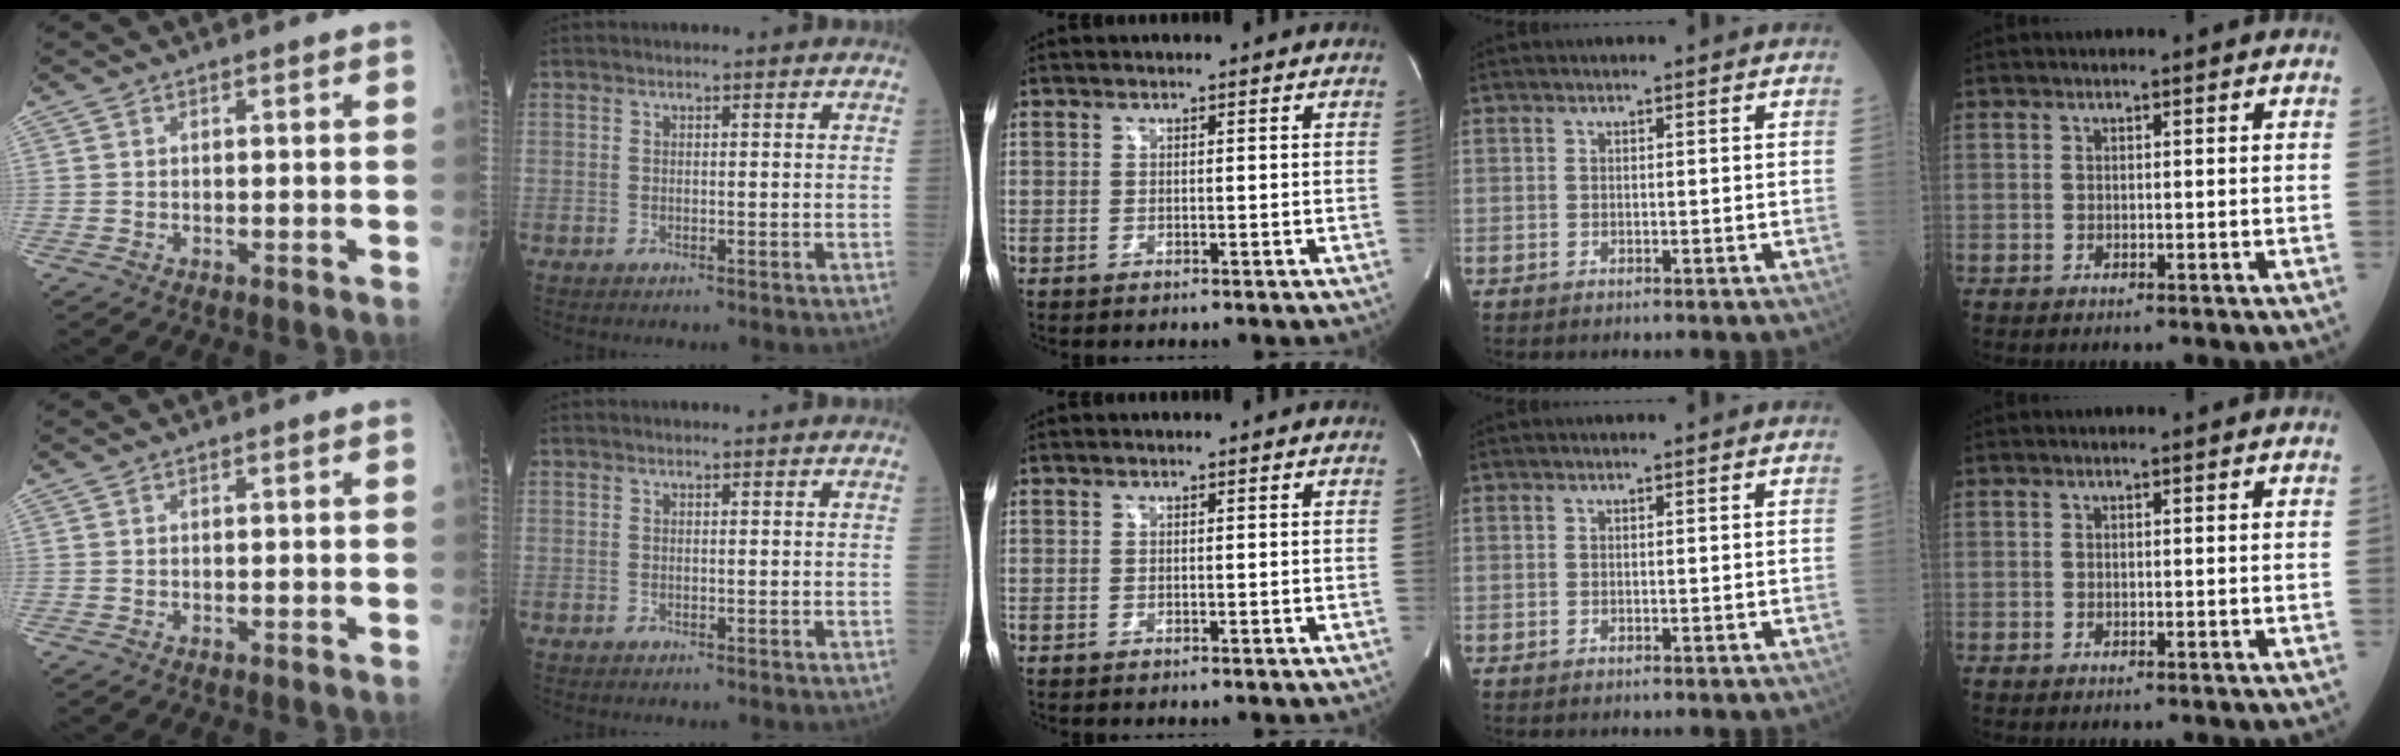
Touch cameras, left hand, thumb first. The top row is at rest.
{}